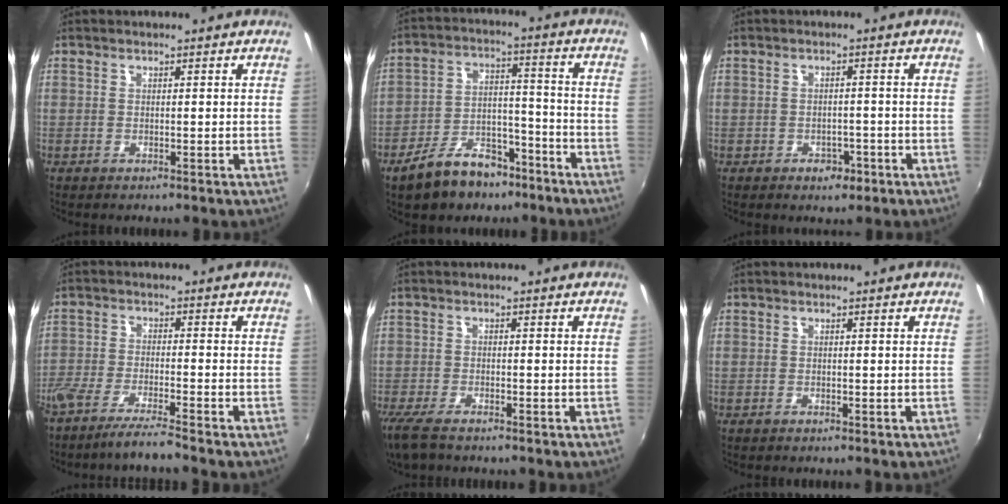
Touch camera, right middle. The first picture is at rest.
{"total": 12.8, "force": [-8.9, 7.1, 5.9], "torque": [-0.123, 0.019, -0.127]}
{"total": 3.3, "force": [-1.8, 2.4, 1.4], "torque": [-0.028, -0.001, -0.021]}
{"total": 7.5, "force": [-6.4, -0.4, 3.8], "torque": [-0.091, -0.019, -0.117]}
{"total": 7.1, "force": [-5.4, 2.0, 4.0], "torque": [-0.103, -0.032, -0.105]}
{"total": 0.0}